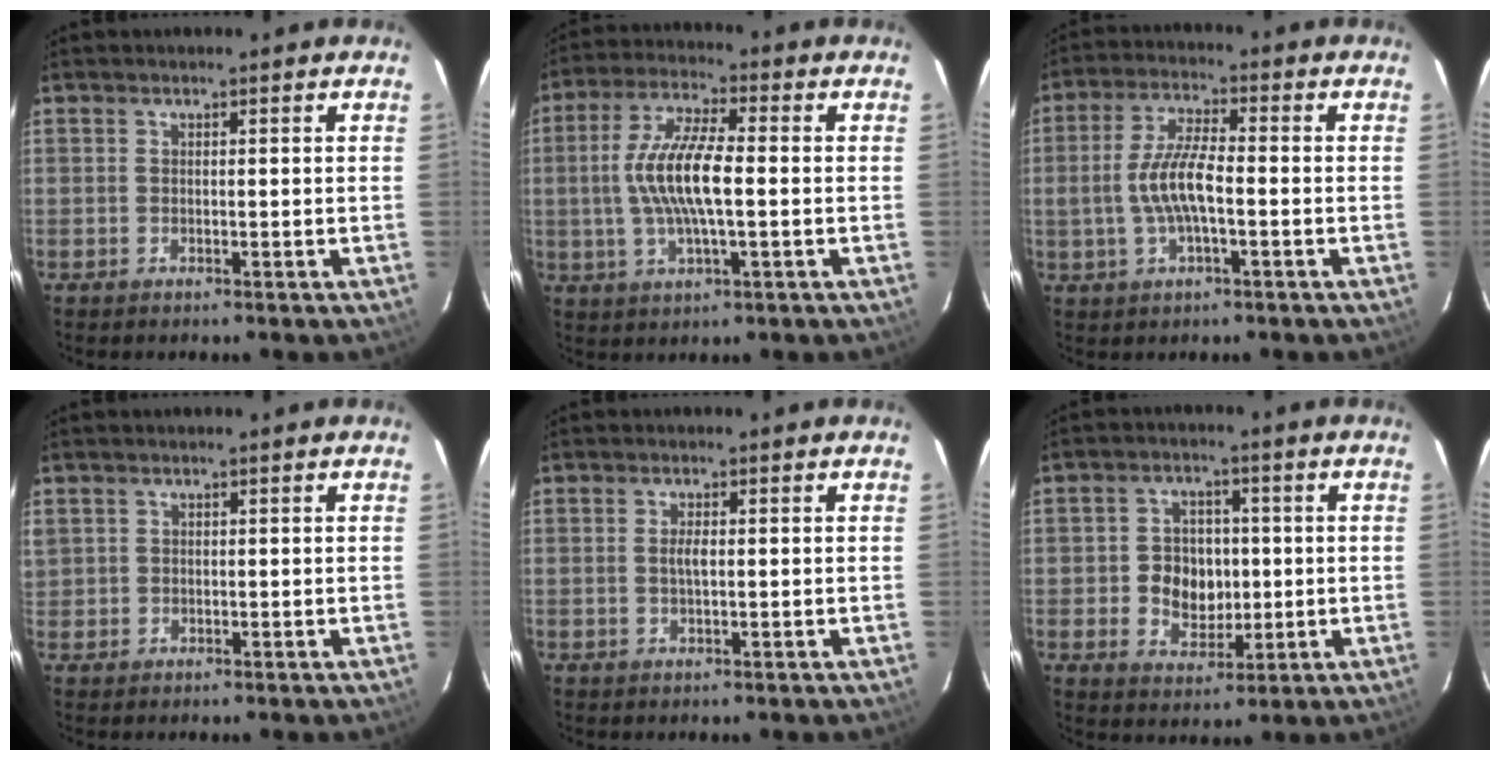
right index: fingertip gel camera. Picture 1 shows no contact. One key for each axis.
{"total": 11.4, "fx": -0.6, "fy": 2.8, "fz": 11.0, "tx": -0.222, "ty": 0.003, "tz": -0.013}
{"total": 8.5, "fx": -1.6, "fy": 2.4, "fz": 8.0, "tx": -0.162, "ty": 0.004, "tz": -0.029}
{"total": 1.4, "fx": 0.4, "fy": 1.3, "fz": 0.2, "tx": 0.004, "ty": 0.004, "tz": 0.007}
{"total": 1.7, "fx": 0.1, "fy": 0.5, "fz": 1.6, "tx": -0.032, "ty": -0.001, "tz": 0.001}
{"total": 8.0, "fx": -0.7, "fy": 6.7, "fz": 4.2, "tx": -0.090, "ty": 0.012, "tz": -0.002}